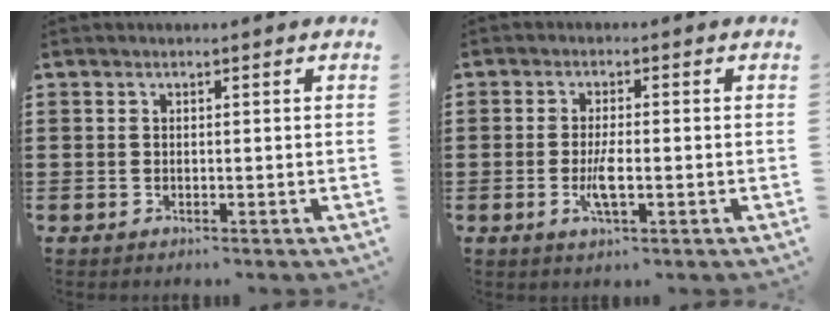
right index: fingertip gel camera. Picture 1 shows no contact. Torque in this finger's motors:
{"motor_torque": [2.14, 0.00, 0.23, 0.13]}